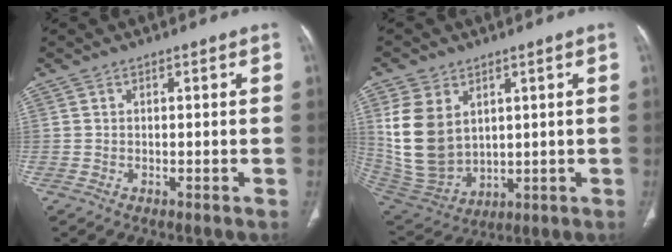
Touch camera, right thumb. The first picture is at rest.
{"total": 14.4, "force": [3.8, 10.3, 9.3], "torque": [-0.167, -0.017, 0.101]}